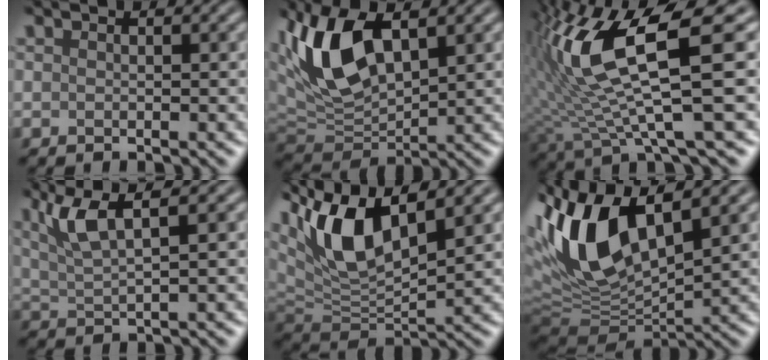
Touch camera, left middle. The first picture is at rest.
{"total": 9.1, "force": [2.9, 4.7, 7.3], "torque": [-0.161, 0.006, 0.048]}
{"total": 11.8, "force": [2.8, 2.9, 11.1], "torque": [-0.222, 0.000, 0.055]}
{"total": 5.3, "force": [2.7, 1.3, 4.4], "torque": [-0.086, 0.013, 0.055]}
{"total": 9.9, "force": [4.7, 4.2, 7.7], "torque": [-0.166, 0.008, 0.083]}
{"total": 11.8, "force": [3.8, 5.2, 9.9], "torque": [-0.220, 0.006, 0.068]}